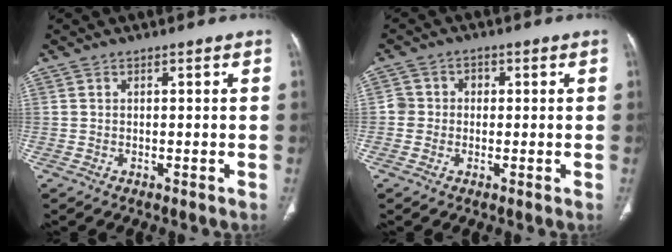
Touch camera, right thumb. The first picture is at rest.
{"total": 3.5, "force": [-0.2, 3.4, 0.8], "torque": [0.007, 0.014, -0.009]}